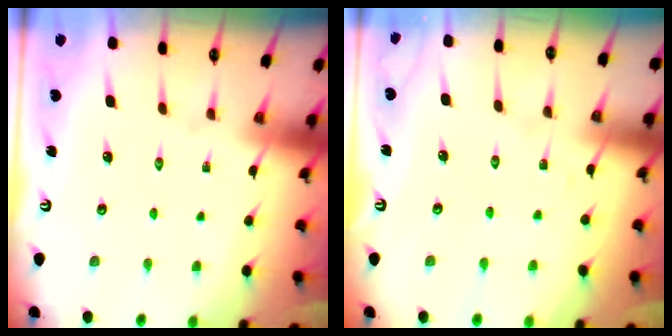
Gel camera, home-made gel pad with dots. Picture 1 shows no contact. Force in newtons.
{"total": 3.4, "press": 3.3, "slide": 0.4}